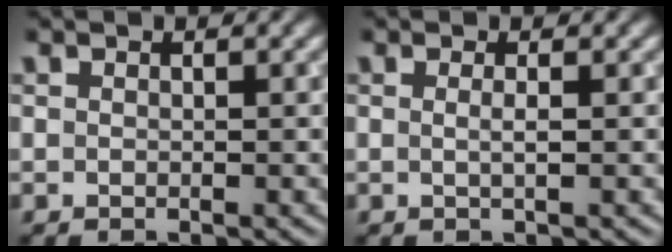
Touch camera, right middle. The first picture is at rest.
{"total": 1.1, "force": [0.0, 0.3, 1.1], "torque": [-0.015, 0.002, -0.004]}